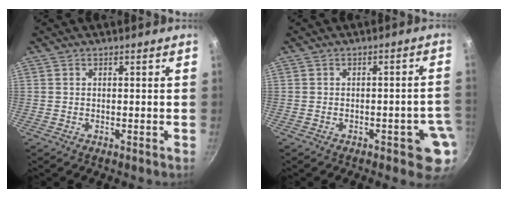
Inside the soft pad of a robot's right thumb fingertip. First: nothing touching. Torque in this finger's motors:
{"motor_torque": [1.68, 1.24, 1.14, -0.75, 0.01]}